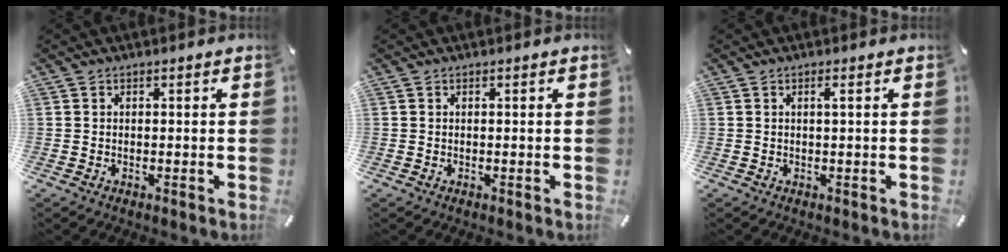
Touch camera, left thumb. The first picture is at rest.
{"total": 0.0}
{"total": 1.3, "force": [0.3, 0.0, 1.3], "torque": [-0.024, -0.001, 0.003]}